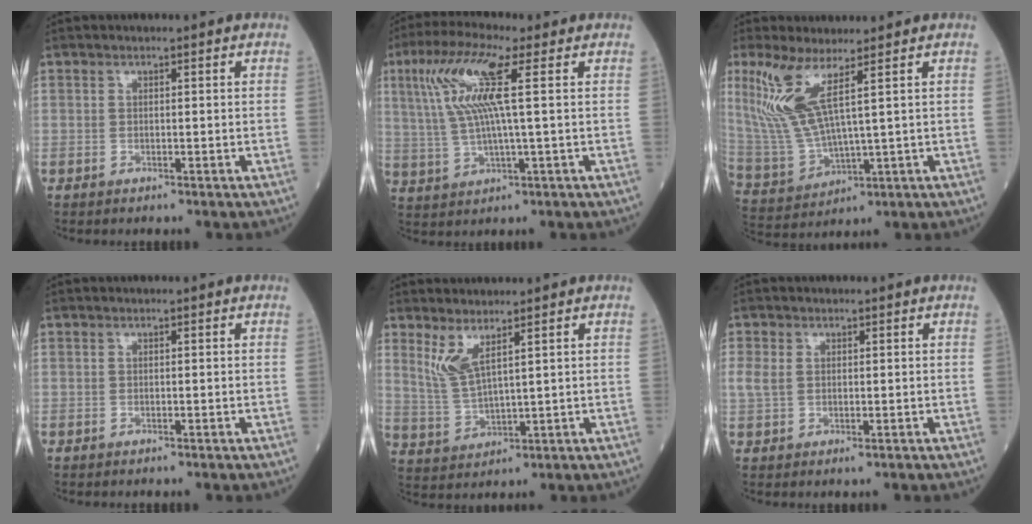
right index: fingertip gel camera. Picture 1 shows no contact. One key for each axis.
{"total": 10.7, "fx": 3.2, "fy": 0.3, "fz": 10.2, "tx": -0.227, "ty": 0.016, "tz": 0.060}
{"total": 9.8, "fx": 4.7, "fy": 1.1, "fz": 8.5, "tx": -0.208, "ty": -0.009, "tz": 0.106}
{"total": 0.0}
{"total": 5.1, "fx": 3.1, "fy": 0.4, "fz": 4.1, "tx": -0.097, "ty": -0.011, "tz": 0.075}
{"total": 3.4, "fx": -0.7, "fy": 2.6, "fz": 2.0, "tx": -0.031, "ty": 0.002, "tz": -0.009}